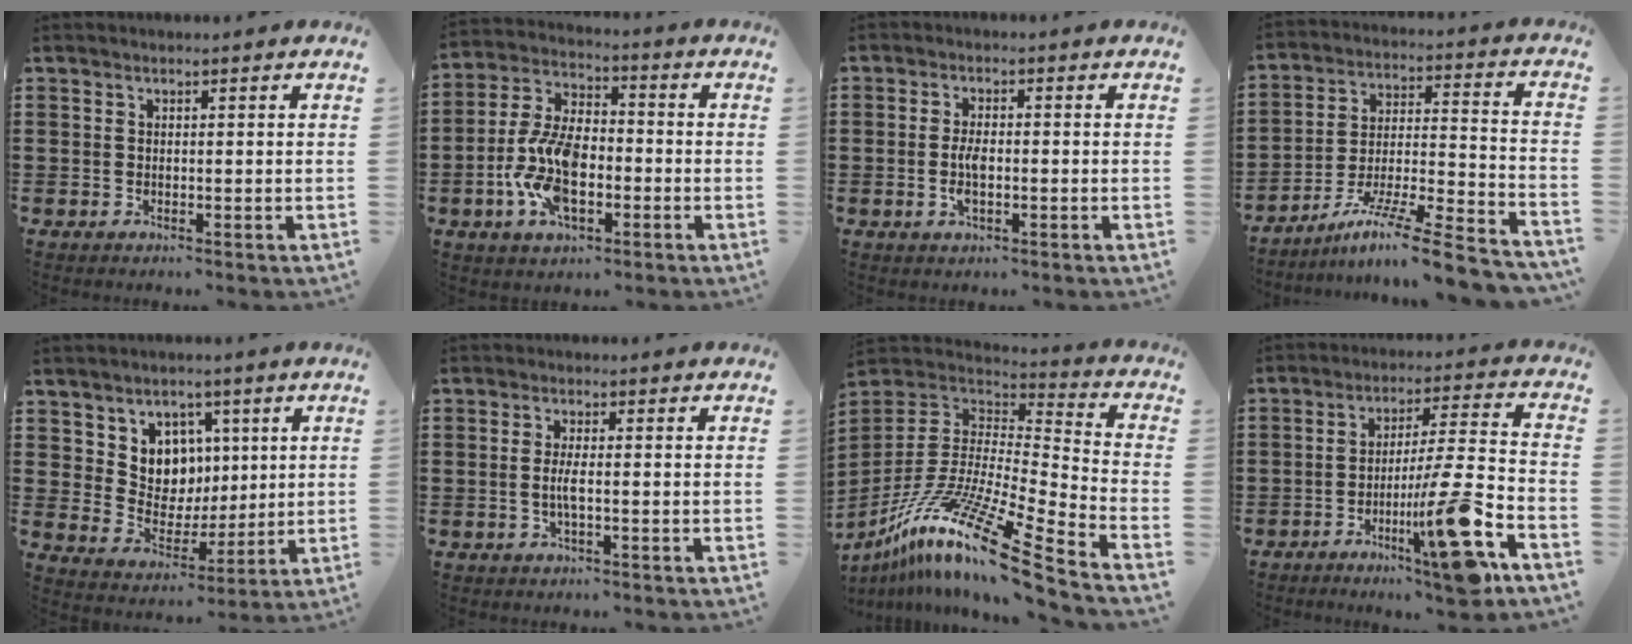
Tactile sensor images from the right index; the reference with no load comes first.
{"total": 11.0, "force": [-3.0, 5.8, 8.9], "torque": [-0.211, 0.001, -0.061]}
{"total": 3.7, "force": [-0.6, 1.4, 3.4], "torque": [-0.077, -0.002, -0.016]}
{"total": 10.9, "force": [-8.3, 0.4, 7.1], "torque": [-0.114, 0.007, -0.159]}
{"total": 7.1, "force": [3.4, 6.1, 0.6], "torque": [-0.042, -0.028, 0.064]}
{"total": 2.8, "force": [-0.5, 0.5, 2.7], "torque": [-0.064, -0.007, -0.014]}
{"total": 16.8, "force": [-11.0, 1.9, 12.6], "torque": [-0.245, 0.020, -0.205]}
{"total": 15.8, "force": [-8.2, 0.5, 13.5], "torque": [-0.214, 0.004, -0.136]}